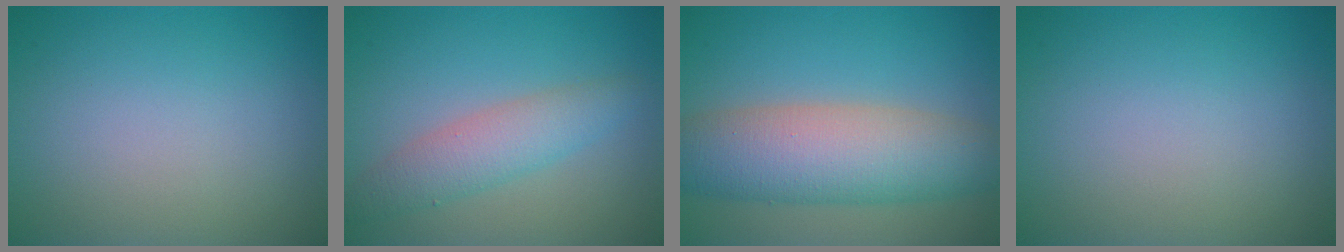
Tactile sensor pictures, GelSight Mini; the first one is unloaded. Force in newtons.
{"total": 3.6, "press": 3.6, "slide": 0.1}
{"total": 8.6, "press": 8.6, "slide": 0.2}
{"total": 0.0}